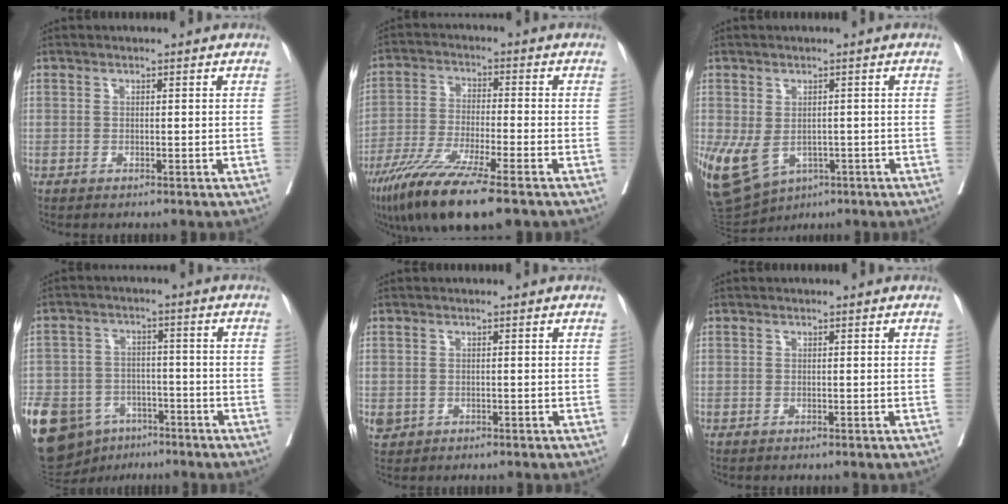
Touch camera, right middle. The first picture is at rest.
{"total": 13.2, "force": [-8.8, 0.8, 9.8], "torque": [-0.187, -0.042, -0.154]}
{"total": 13.1, "force": [-4.8, 9.1, 8.1], "torque": [-0.186, -0.011, -0.058]}
{"total": 23.7, "force": [-12.7, 16.3, 11.5], "torque": [-0.336, -0.020, -0.195]}
{"total": 1.2, "force": [-0.4, 1.0, 0.5], "torque": [-0.010, 0.002, 0.001]}
{"total": 0.0}